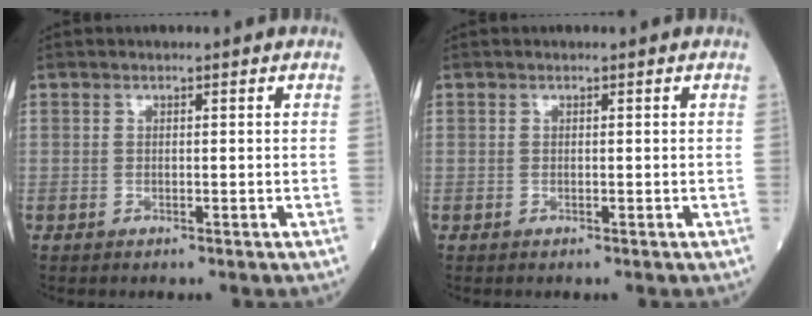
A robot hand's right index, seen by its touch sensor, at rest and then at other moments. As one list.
[{"total": 0.0}]